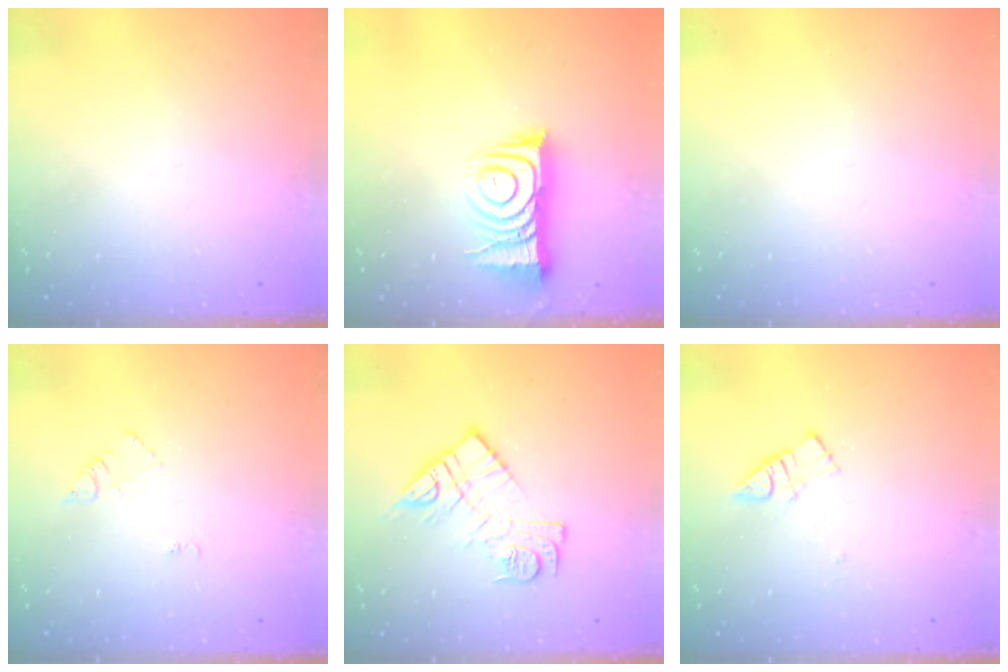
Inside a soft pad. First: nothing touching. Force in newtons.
{"total": 11.3, "press": 11.2, "slide": 1.0}
{"total": 0.0}
{"total": 4.4, "press": 4.4, "slide": 0.5}
{"total": 12.0, "press": 12.0, "slide": 0.9}
{"total": 4.8, "press": 4.7, "slide": 0.8}